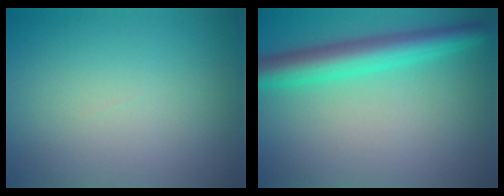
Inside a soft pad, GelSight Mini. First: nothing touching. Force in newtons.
{"total": 5.2, "press": 5.2, "slide": 0.0}